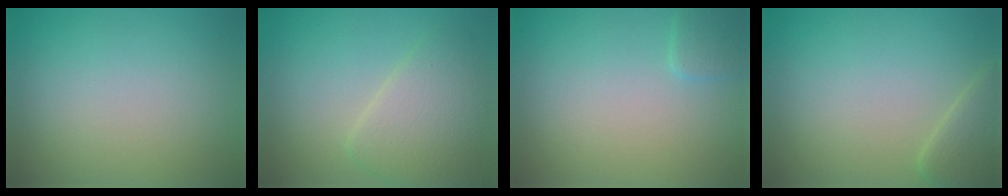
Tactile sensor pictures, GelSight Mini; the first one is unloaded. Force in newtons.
{"total": 4.4, "press": 4.4, "slide": 0.1}
{"total": 1.3, "press": 1.3, "slide": 0.1}
{"total": 2.6, "press": 2.6, "slide": 0.2}